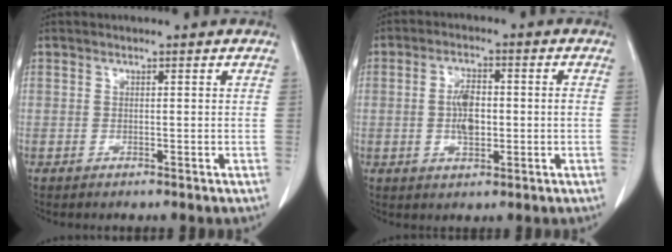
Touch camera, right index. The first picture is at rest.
{"total": 5.4, "force": [-0.4, 2.2, 4.9], "torque": [-0.098, 0.007, -0.007]}